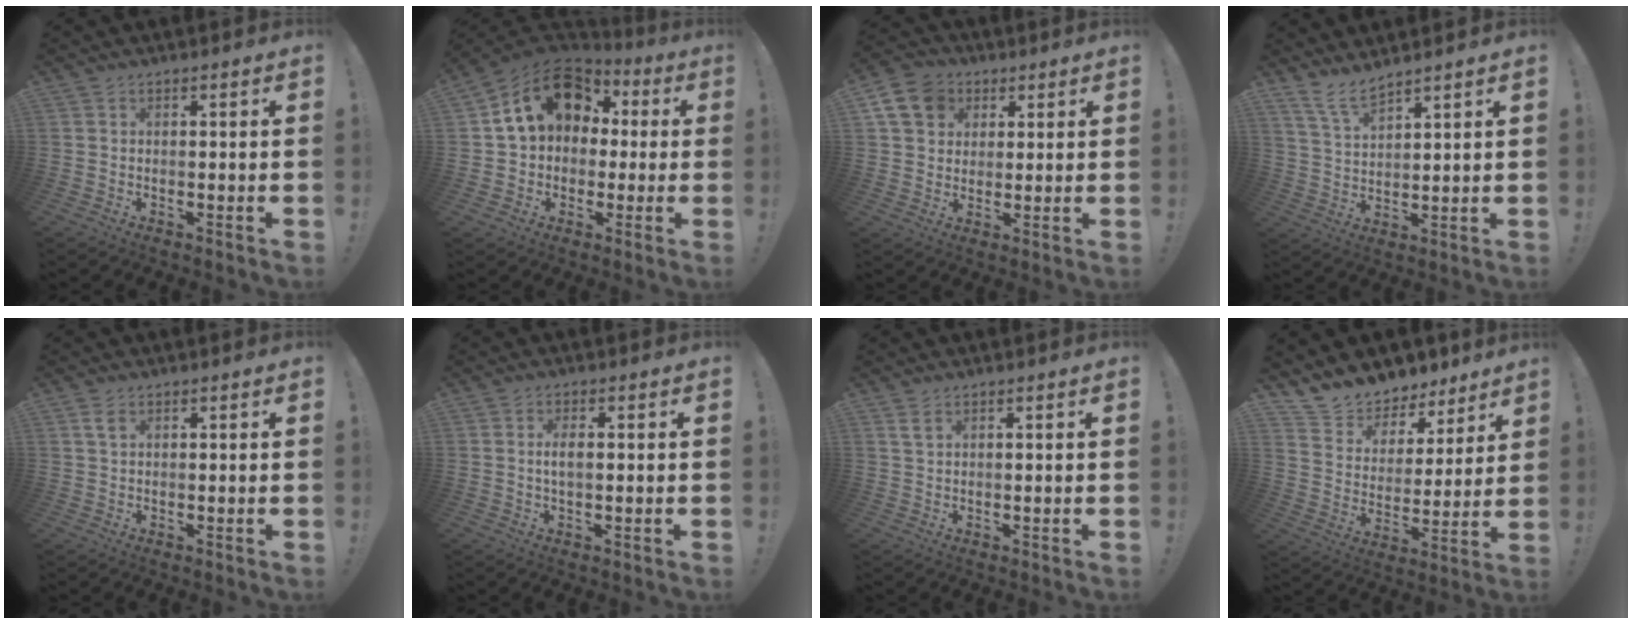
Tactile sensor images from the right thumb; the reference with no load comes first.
{"total": 17.3, "force": [5.9, 12.8, 10.1], "torque": [-0.158, -0.008, 0.108]}
{"total": 11.9, "force": [4.7, 9.7, 5.0], "torque": [-0.078, -0.013, 0.098]}
{"total": 7.6, "force": [6.4, 2.0, 3.5], "torque": [-0.082, -0.033, 0.125]}
{"total": 2.6, "force": [1.3, 1.3, 1.9], "torque": [-0.024, -0.004, 0.021]}
{"total": 2.9, "force": [0.2, 1.1, 2.6], "torque": [-0.042, 0.004, 0.000]}
{"total": 2.4, "force": [1.4, 1.3, 1.5], "torque": [-0.018, -0.005, 0.024]}
{"total": 9.8, "force": [8.8, 4.2, 0.5], "torque": [-0.026, -0.084, 0.163]}